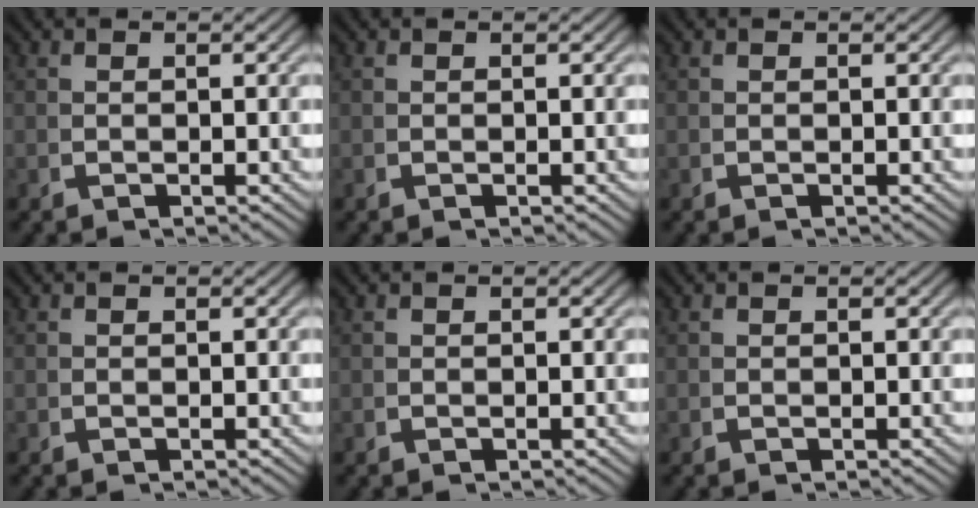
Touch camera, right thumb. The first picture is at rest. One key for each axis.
{"total": 0.0}
{"total": 0.0}
{"total": 0.0}
{"total": 0.0}
{"total": 0.0}